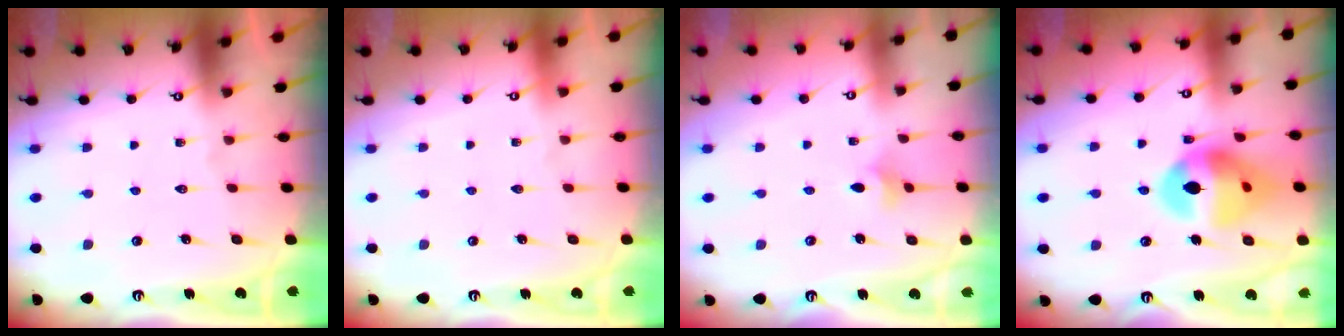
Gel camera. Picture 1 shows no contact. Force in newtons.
{"total": 0.0}
{"total": 3.3, "press": 3.2, "slide": 0.8}
{"total": 14.3, "press": 13.4, "slide": 5.1}